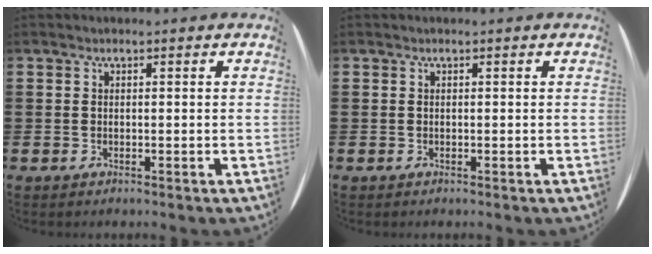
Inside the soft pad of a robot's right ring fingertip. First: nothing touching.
{"total": 0.0}